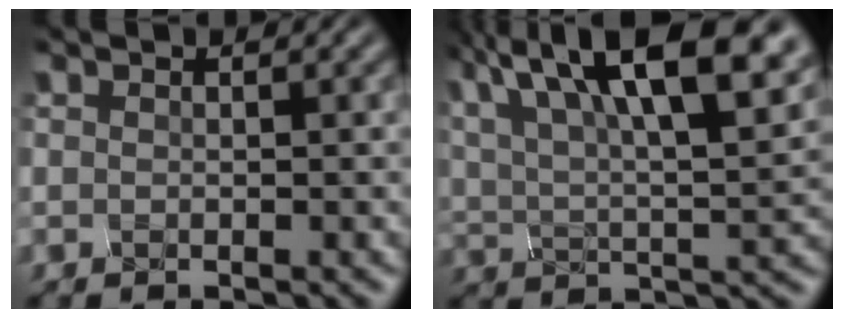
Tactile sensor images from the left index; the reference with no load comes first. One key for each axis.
{"total": 15.9, "fx": 9.0, "fy": 5.6, "fz": 11.8, "tx": -0.199, "ty": 0.039, "tz": 0.135}